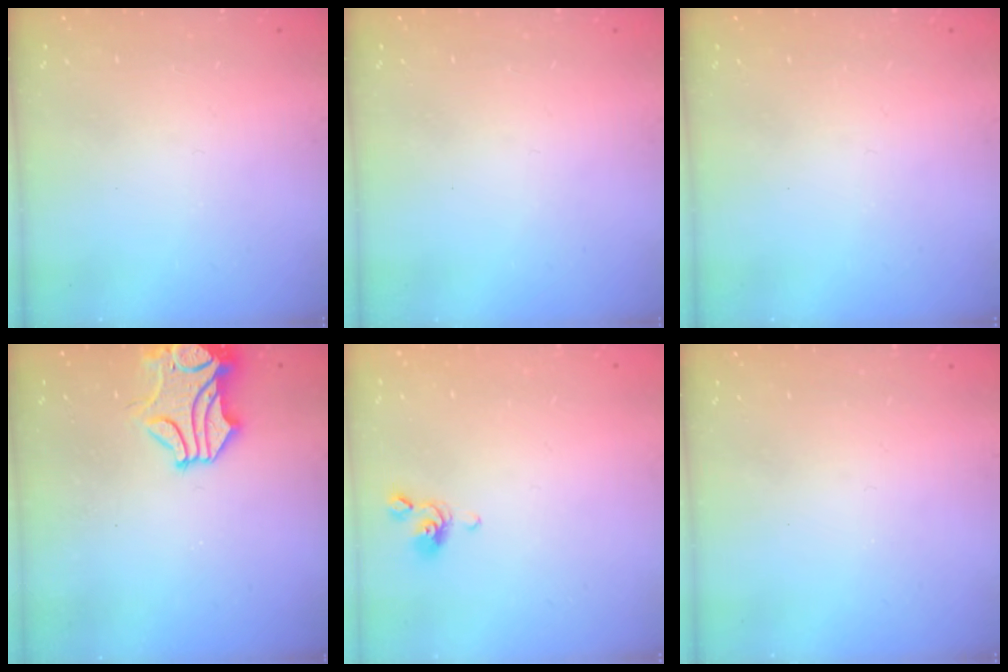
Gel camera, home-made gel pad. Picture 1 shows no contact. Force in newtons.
{"total": 0.0}
{"total": 0.0}
{"total": 1.3, "press": 0.5, "slide": 1.3}
{"total": 2.3, "press": 2.3, "slide": 0.6}
{"total": 0.0}